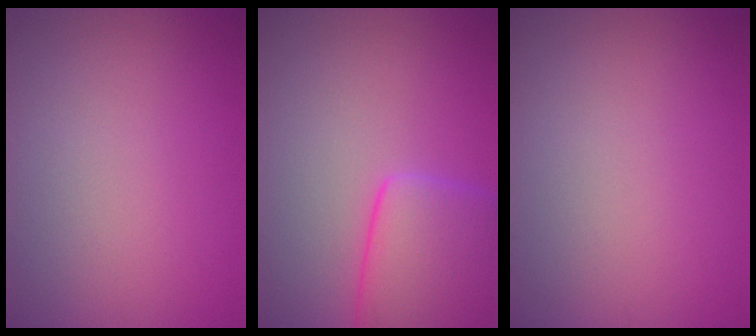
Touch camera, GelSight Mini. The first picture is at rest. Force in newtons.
{"total": 6.9, "press": 6.9, "slide": 0.5}
{"total": 0.0}